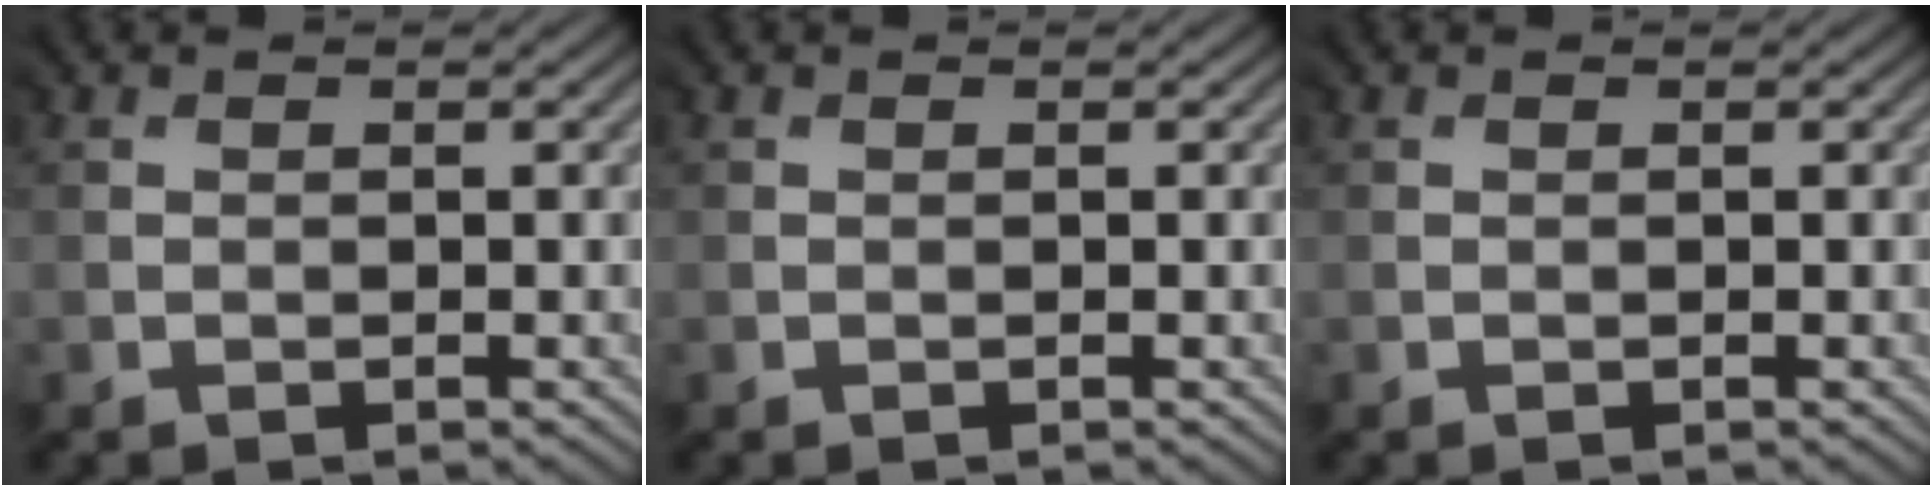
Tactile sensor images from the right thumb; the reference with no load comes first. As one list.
[{"total": 0.0}, {"total": 0.0}]